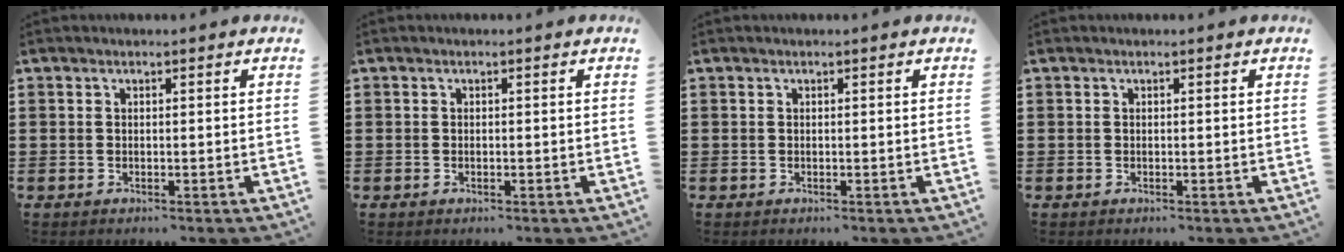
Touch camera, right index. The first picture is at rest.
{"total": 0.0}
{"total": 0.0}
{"total": 0.0}